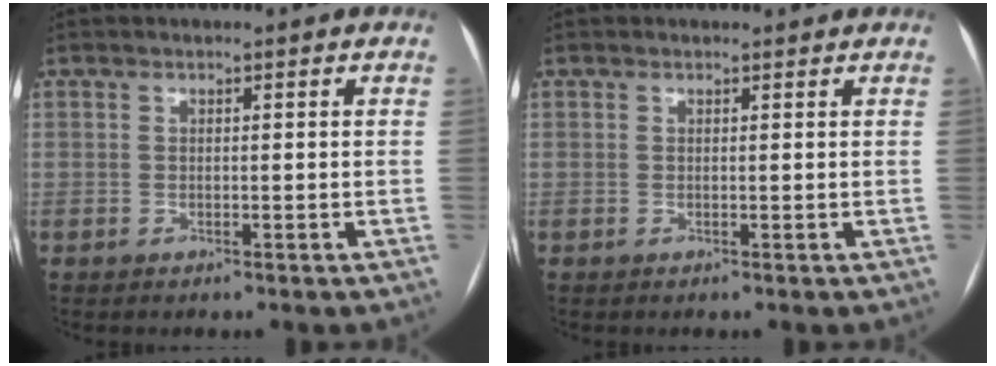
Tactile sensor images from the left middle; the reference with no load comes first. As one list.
[{"total": 1.0, "force": [1.0, 0.3, 0.0], "torque": [-0.010, 0.006, 0.011]}]